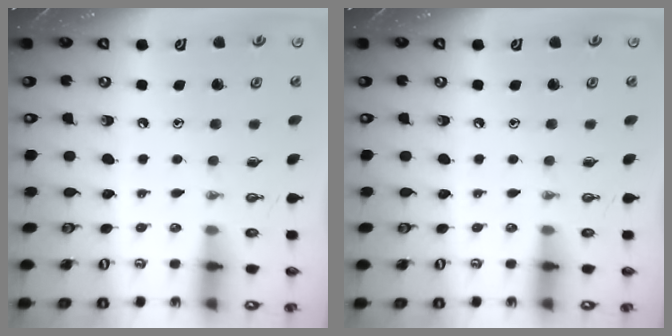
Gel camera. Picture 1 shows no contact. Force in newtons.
{"total": 0.0}